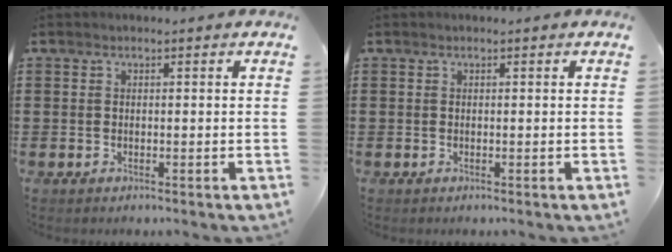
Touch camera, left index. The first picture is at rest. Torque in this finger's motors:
{"motor_torque": [0.00, 0.00, 0.00, 0.00]}